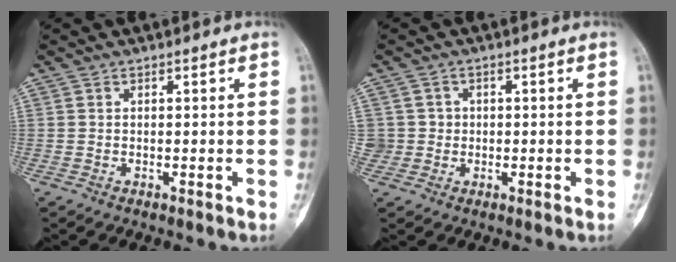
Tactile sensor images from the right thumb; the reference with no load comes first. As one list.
[{"total": 3.1, "force": [-0.1, 3.1, -0.2], "torque": [0.032, 0.010, -0.006]}]